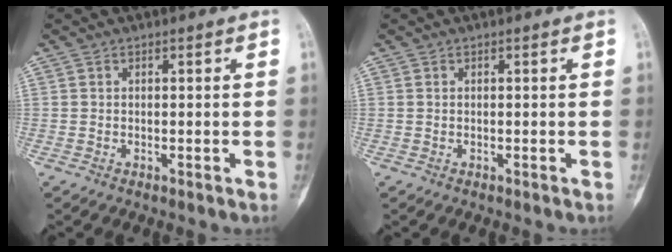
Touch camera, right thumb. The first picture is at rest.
{"total": 0.0}